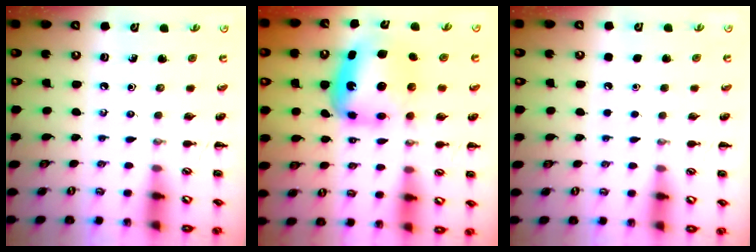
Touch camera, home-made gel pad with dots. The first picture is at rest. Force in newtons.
{"total": 6.8, "press": 6.6, "slide": 1.9}
{"total": 1.6, "press": 1.6, "slide": 0.1}